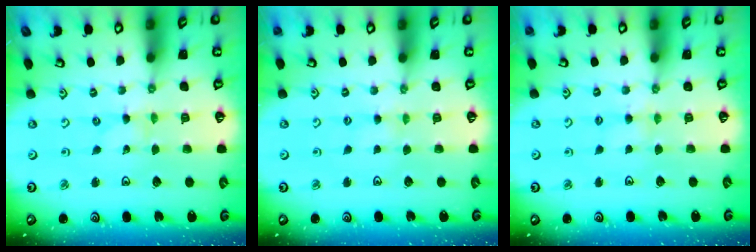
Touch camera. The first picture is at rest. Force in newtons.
{"total": 1.8, "press": 1.8, "slide": 0.4}
{"total": 3.7, "press": 3.7, "slide": 0.5}